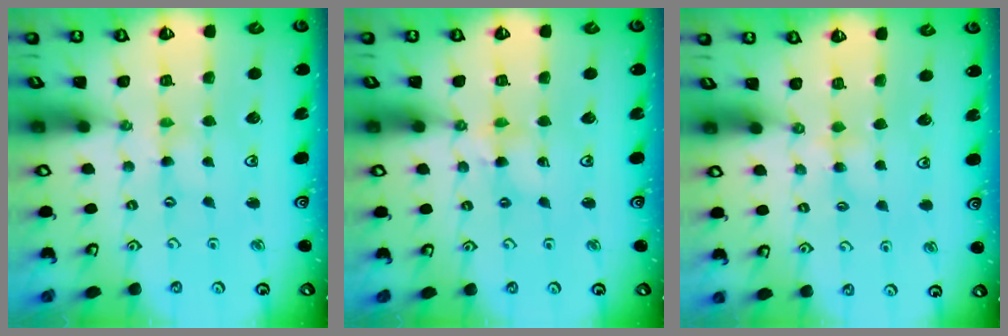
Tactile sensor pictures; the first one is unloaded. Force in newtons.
{"total": 3.3, "press": 3.3, "slide": 0.3}
{"total": 2.2, "press": 2.1, "slide": 0.4}